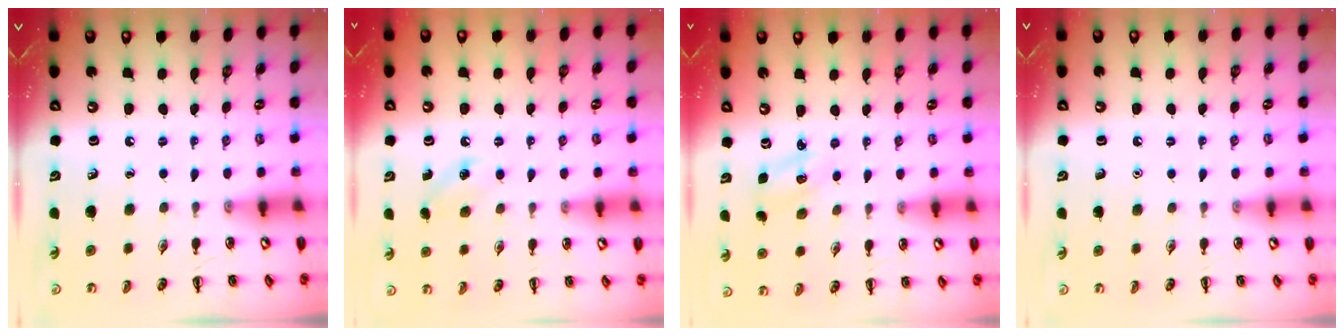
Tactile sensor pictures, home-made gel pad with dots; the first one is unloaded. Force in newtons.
{"total": 6.3, "press": 6.1, "slide": 1.7}
{"total": 2.5, "press": 2.4, "slide": 0.7}
{"total": 1.6, "press": 1.6, "slide": 0.1}